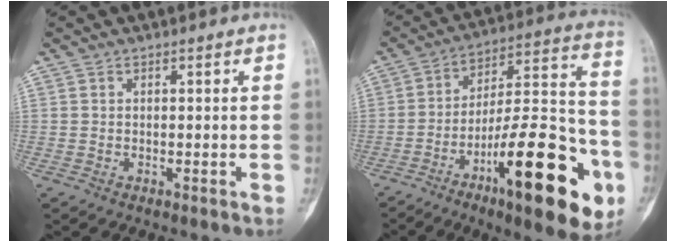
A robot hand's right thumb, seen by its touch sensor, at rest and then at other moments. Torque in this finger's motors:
{"motor_torque": [0.80, 0.77, 1.81, -0.97, 0.12]}